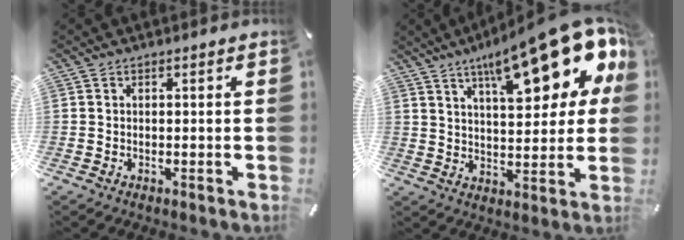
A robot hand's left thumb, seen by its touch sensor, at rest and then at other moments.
{"total": 24.2, "force": [14.0, 8.1, 18.0], "torque": [-0.264, -0.080, 0.224]}